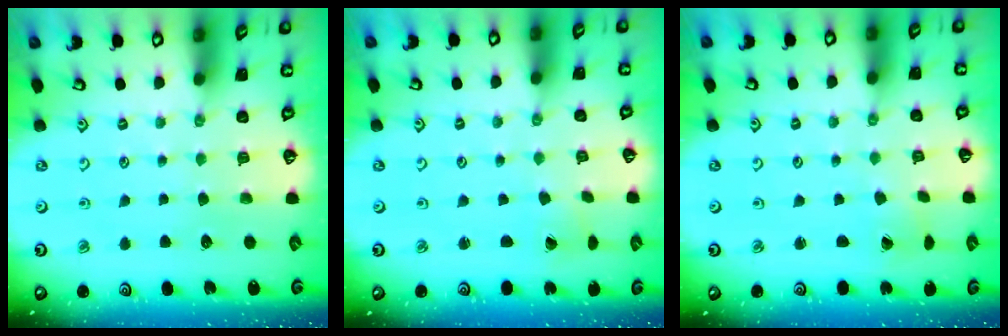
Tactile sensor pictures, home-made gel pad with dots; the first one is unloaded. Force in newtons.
{"total": 0.7, "press": 0.7, "slide": 0.0}
{"total": 0.7, "press": 0.7, "slide": 0.1}